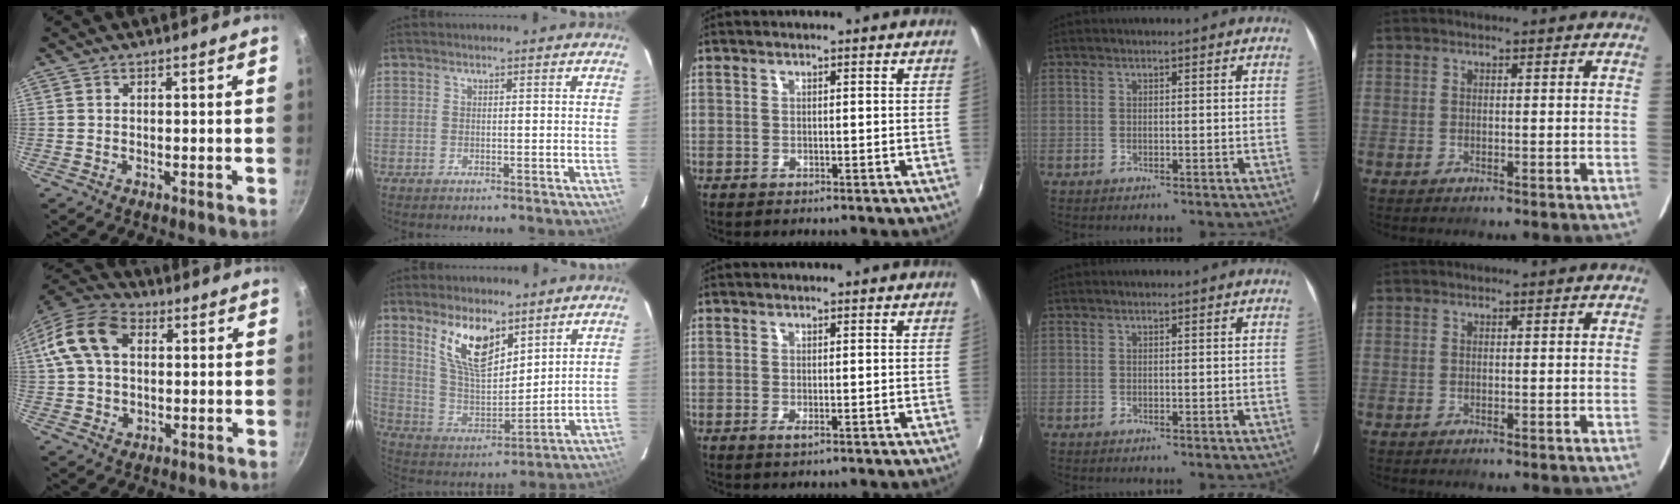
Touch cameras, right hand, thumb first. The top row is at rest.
{"thumb": {"total": 14.2, "force": [3.0, 9.9, 9.8], "torque": [-0.172, 0.019, 0.041]}, "index": {"total": 12.7, "force": [7.7, 5.4, 8.6], "torque": [-0.160, 0.000, 0.158]}, "middle": {"total": 0.9, "force": [-0.2, -0.1, 0.9], "torque": [-0.015, -0.002, -0.003]}}